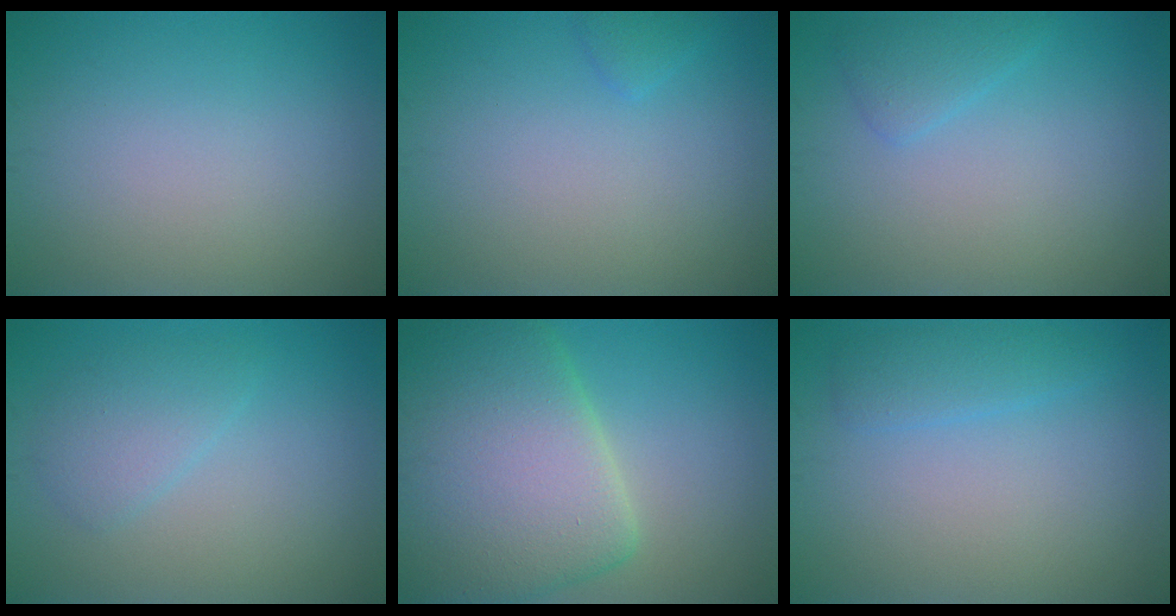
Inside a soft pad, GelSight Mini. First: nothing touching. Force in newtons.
{"total": 0.9, "press": 0.9, "slide": 0.1}
{"total": 1.7, "press": 1.7, "slide": 0.0}
{"total": 2.3, "press": 2.3, "slide": 0.2}
{"total": 11.6, "press": 11.5, "slide": 0.9}
{"total": 1.9, "press": 1.9, "slide": 0.2}